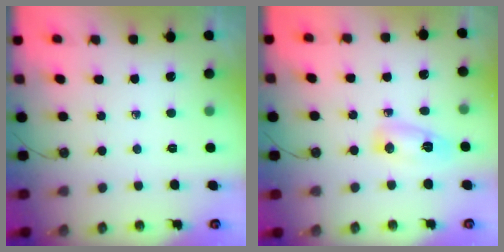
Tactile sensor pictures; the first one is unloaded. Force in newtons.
{"total": 5.5, "press": 5.2, "slide": 1.5}